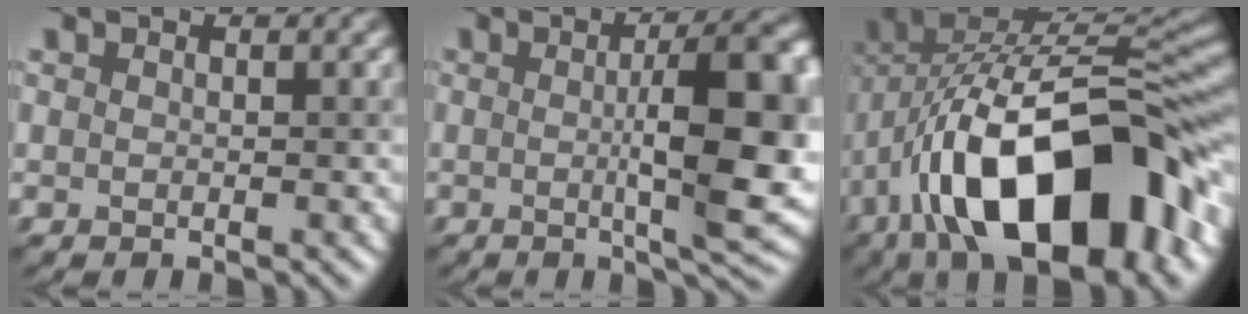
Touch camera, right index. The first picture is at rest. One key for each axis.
{"total": 10.4, "fx": 0.2, "fy": 2.5, "fz": 10.1, "tx": -0.130, "ty": -0.002, "tz": 0.004}
{"total": 16.8, "fx": -5.9, "fy": 7.7, "fz": 13.8, "tx": -0.200, "ty": 0.011, "tz": -0.102}